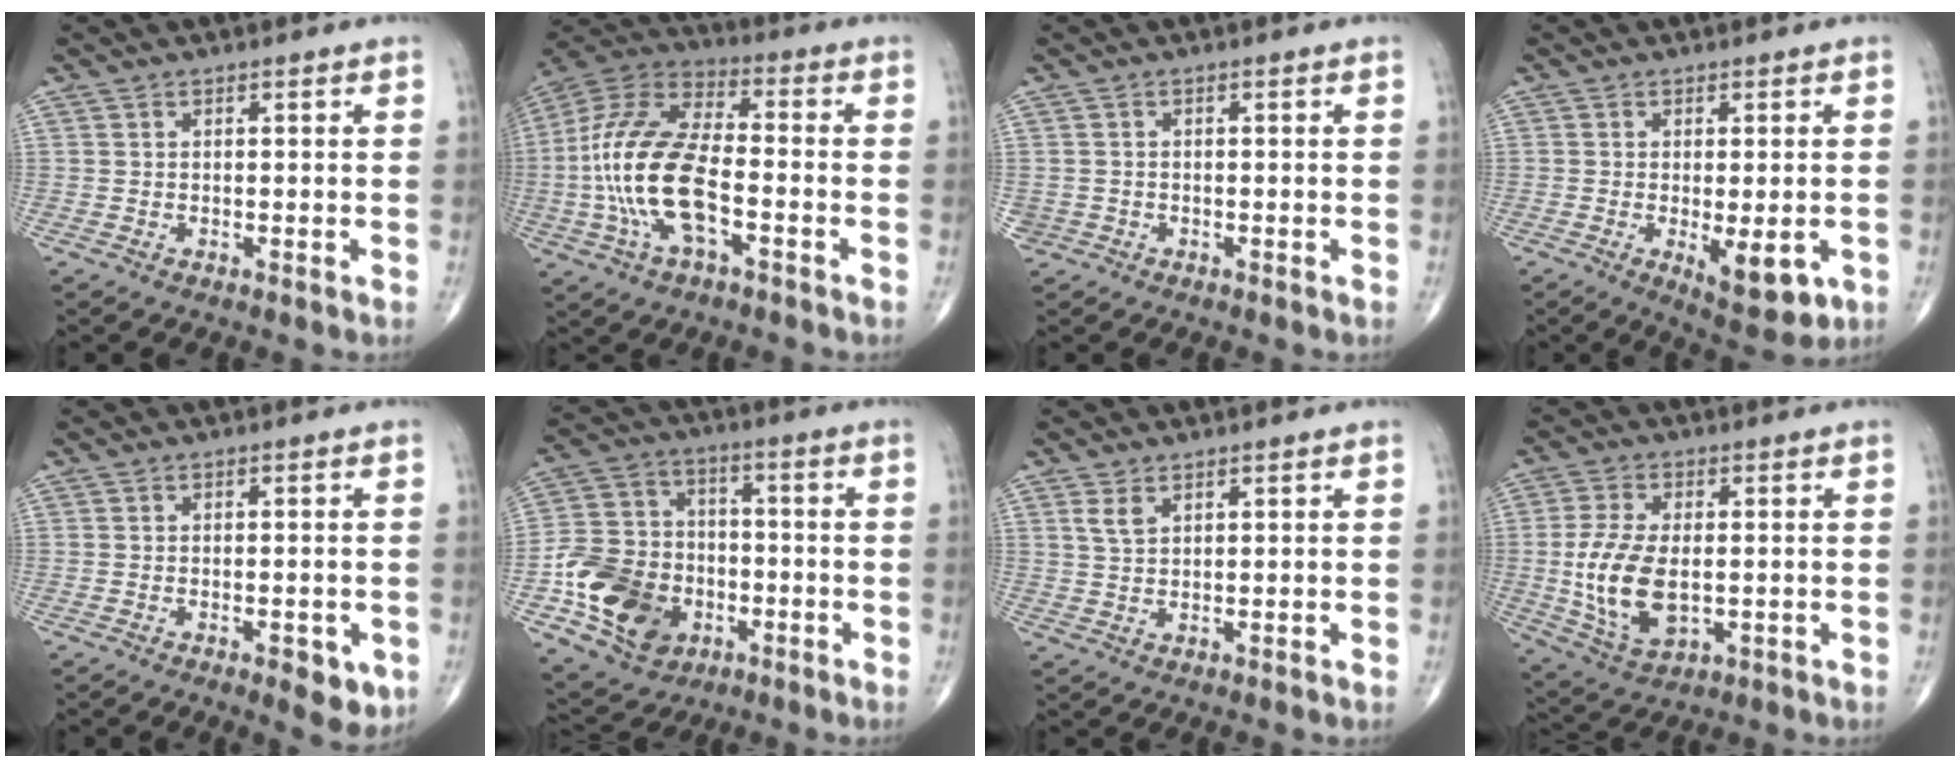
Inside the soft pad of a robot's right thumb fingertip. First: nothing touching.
{"total": 18.8, "force": [-4.0, 8.7, 16.2], "torque": [-0.343, 0.031, -0.076]}
{"total": 1.3, "force": [-0.4, 1.2, 0.0], "torque": [0.006, 0.006, -0.007]}
{"total": 8.5, "force": [-2.4, 3.2, 7.5], "torque": [-0.098, -0.017, -0.028]}
{"total": 5.5, "force": [-2.1, 2.2, 4.6], "torque": [-0.050, -0.004, -0.022]}
{"total": 17.6, "force": [-5.7, 13.6, 9.6], "torque": [-0.151, 0.027, -0.095]}
{"total": 2.7, "force": [1.5, 1.4, 1.7], "torque": [-0.031, -0.003, 0.037]}
{"total": 13.1, "force": [-1.0, 7.1, 10.9], "torque": [-0.219, -0.011, -0.008]}